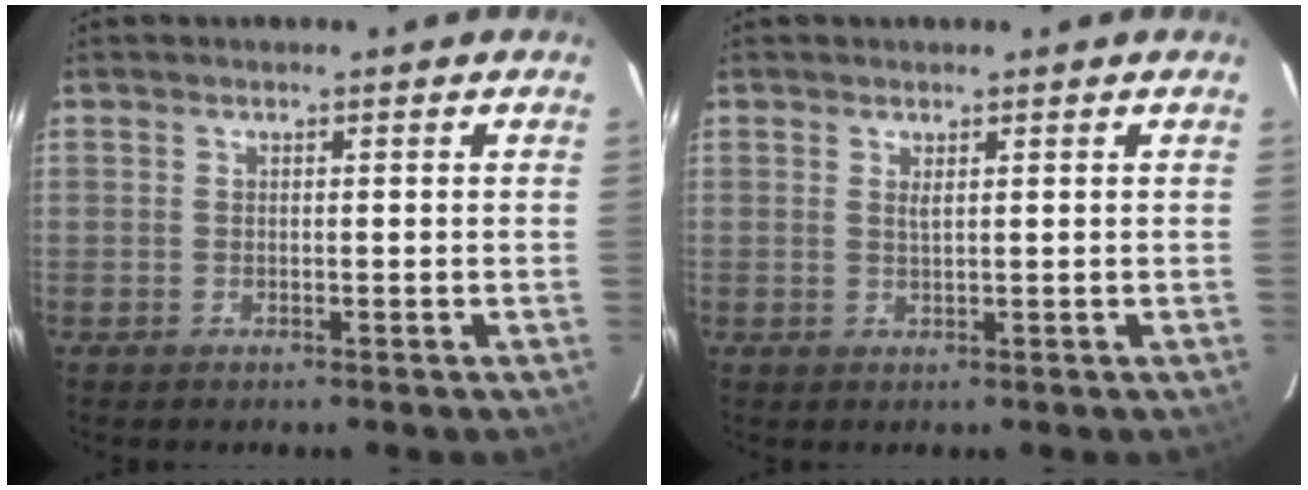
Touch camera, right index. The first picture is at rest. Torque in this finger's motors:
{"motor_torque": [-0.11, 0.12, -0.01, 0.02]}